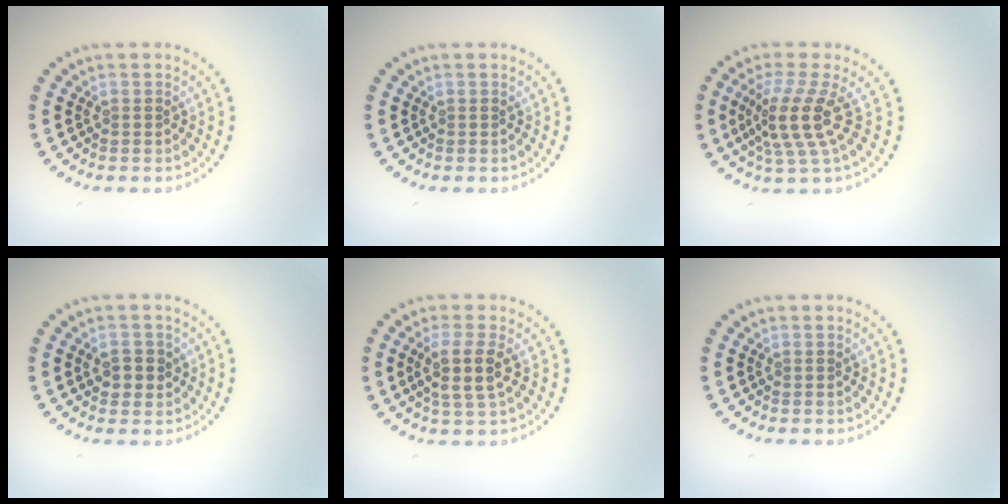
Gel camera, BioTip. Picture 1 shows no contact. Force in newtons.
{"total": 0.0}
{"total": 4.2, "press": 3.0, "slide": 2.9}
{"total": 2.2, "press": 2.1, "slide": 0.5}
{"total": 3.1, "press": 2.7, "slide": 1.6}
{"total": 0.0}